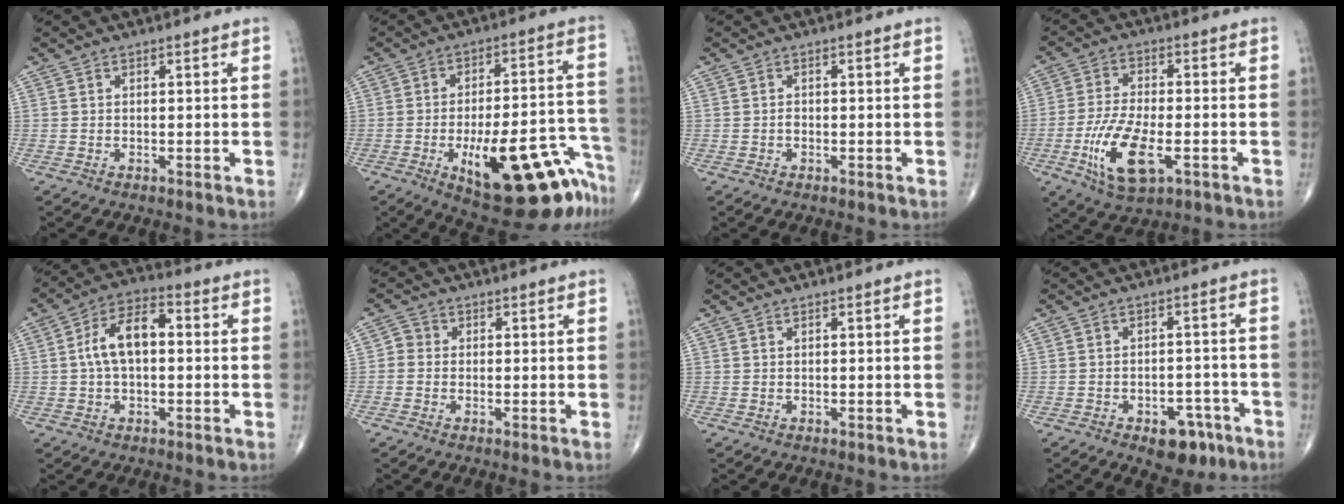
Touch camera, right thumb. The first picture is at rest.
{"total": 23.4, "force": [-11.8, 8.2, 18.5], "torque": [-0.178, 0.079, -0.153]}
{"total": 0.6, "force": [-0.3, 0.4, 0.4], "torque": [-0.005, 0.001, -0.008]}
{"total": 12.0, "force": [-4.0, 5.0, 10.1], "torque": [-0.202, 0.004, -0.069]}
{"total": 9.7, "force": [0.5, 5.3, 8.1], "torque": [-0.147, 0.030, 0.000]}
{"total": 2.3, "force": [-0.4, 2.1, 0.9], "torque": [-0.007, 0.005, -0.019]}
{"total": 0.0}
{"total": 7.4, "force": [-4.2, 4.4, 4.3], "torque": [-0.031, 0.033, -0.051]}